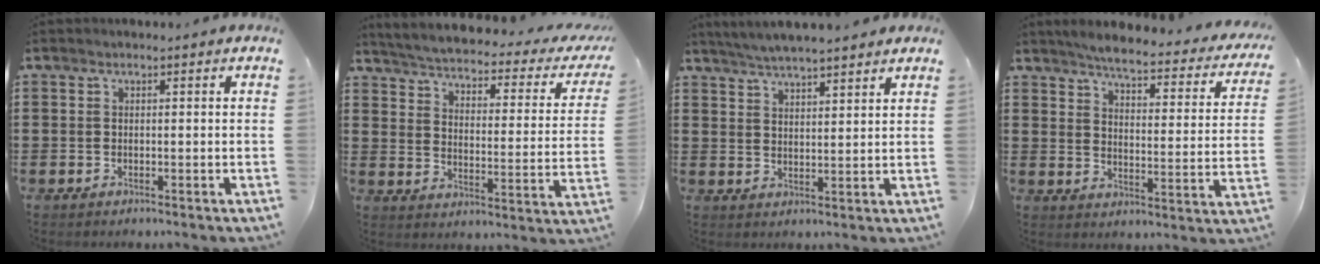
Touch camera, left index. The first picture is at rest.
{"total": 2.4, "force": [2.1, -0.2, 1.1], "torque": [-0.039, -0.028, 0.025]}
{"total": 4.1, "force": [4.0, -0.2, 1.1], "torque": [-0.034, -0.011, 0.071]}
{"total": 4.4, "force": [4.0, 0.0, 1.8], "torque": [-0.050, -0.034, 0.060]}